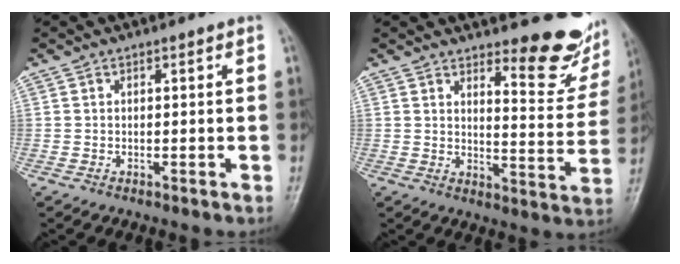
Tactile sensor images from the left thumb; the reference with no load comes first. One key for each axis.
{"total": 12.0, "fx": 9.4, "fy": 3.4, "fz": 6.7, "tx": -0.049, "ty": -0.086, "tz": 0.118}